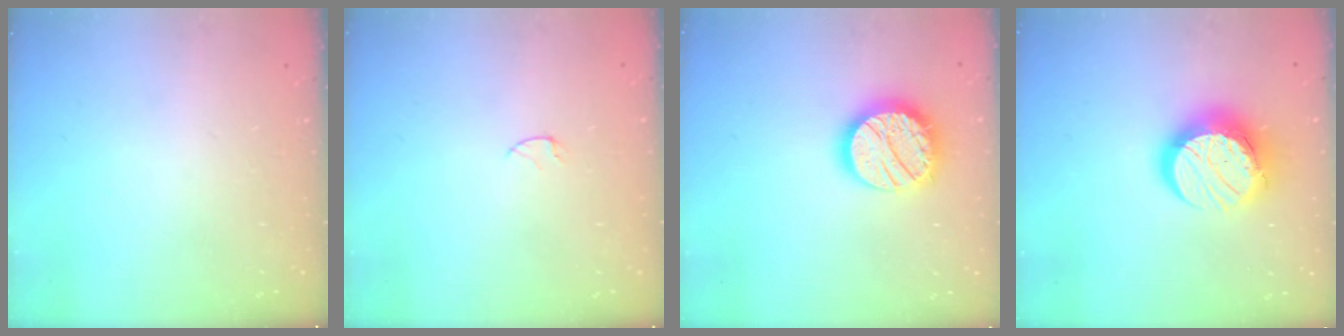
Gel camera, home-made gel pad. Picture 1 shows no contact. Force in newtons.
{"total": 2.9, "press": 2.9, "slide": 0.3}
{"total": 17.3, "press": 17.2, "slide": 1.2}
{"total": 16.1, "press": 16.0, "slide": 1.3}